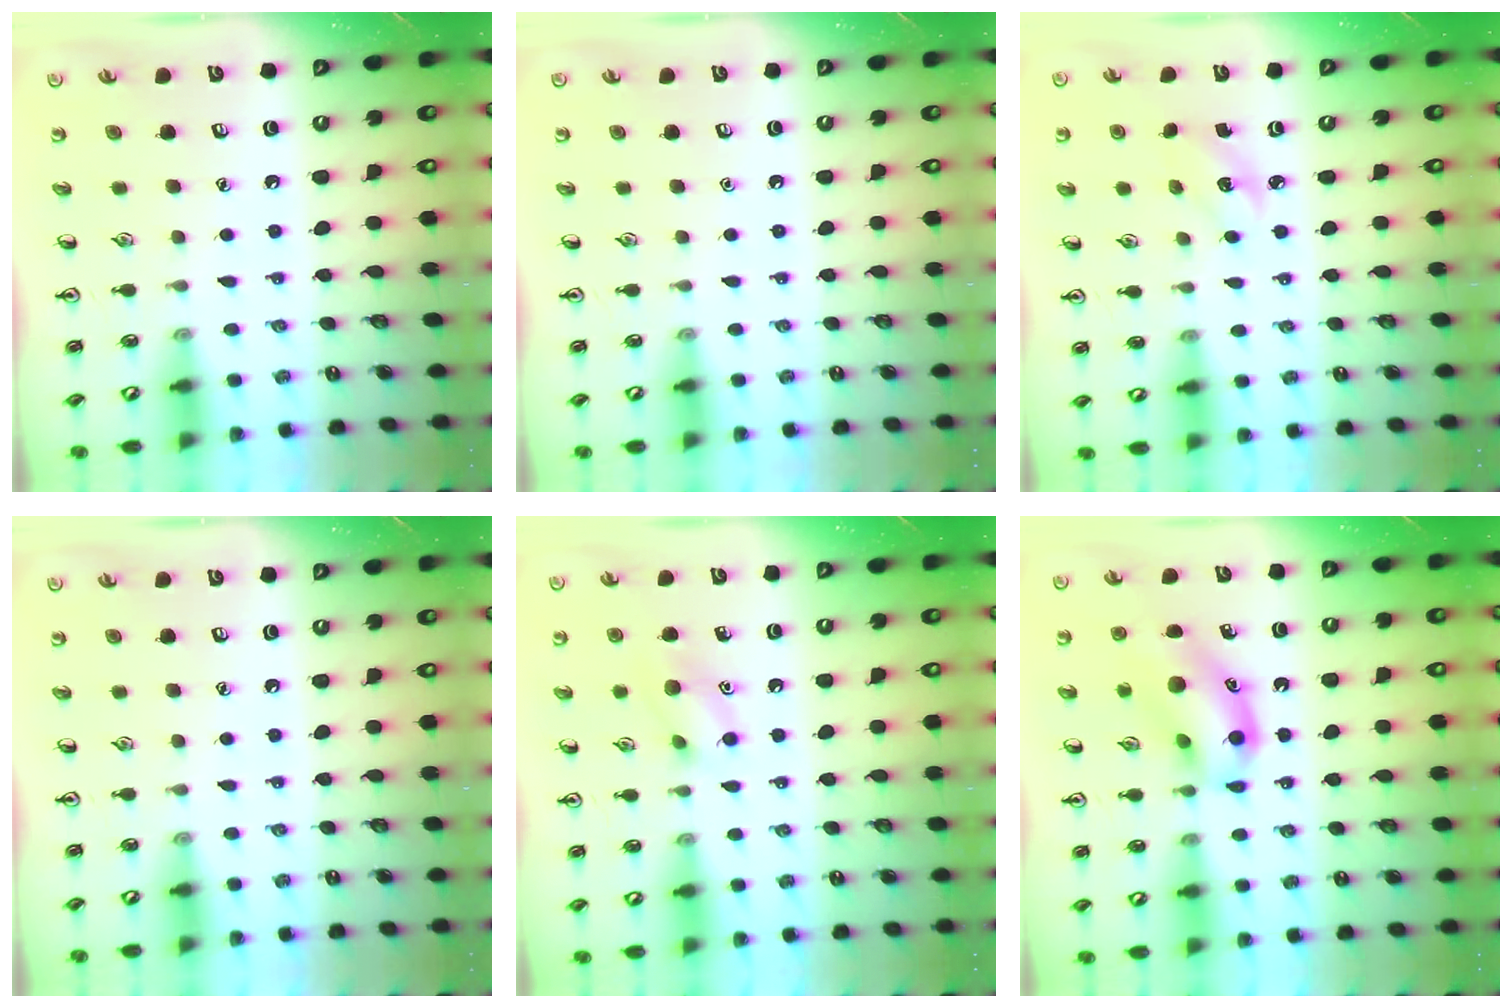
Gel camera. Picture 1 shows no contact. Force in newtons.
{"total": 0.0}
{"total": 2.7, "press": 2.6, "slide": 0.9}
{"total": 0.0}
{"total": 9.1, "press": 8.9, "slide": 1.5}
{"total": 14.5, "press": 14.1, "slide": 3.2}